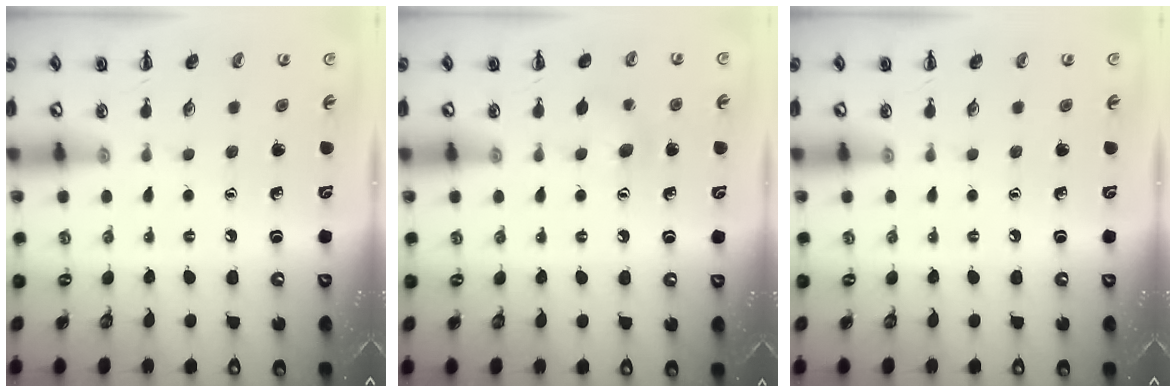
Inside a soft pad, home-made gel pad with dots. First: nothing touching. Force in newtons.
{"total": 6.0, "press": 5.8, "slide": 1.6}
{"total": 0.0}